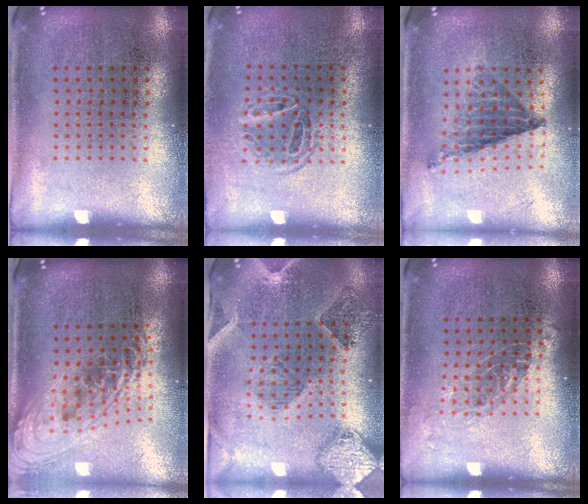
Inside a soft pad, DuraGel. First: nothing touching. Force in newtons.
{"total": 1.2, "press": 1.0, "slide": 0.6}
{"total": 0.8, "press": 0.8, "slide": 0.0}
{"total": 2.3, "press": 1.7, "slide": 1.6}
{"total": 1.5, "press": 1.4, "slide": 0.4}
{"total": 1.0, "press": 0.9, "slide": 0.5}